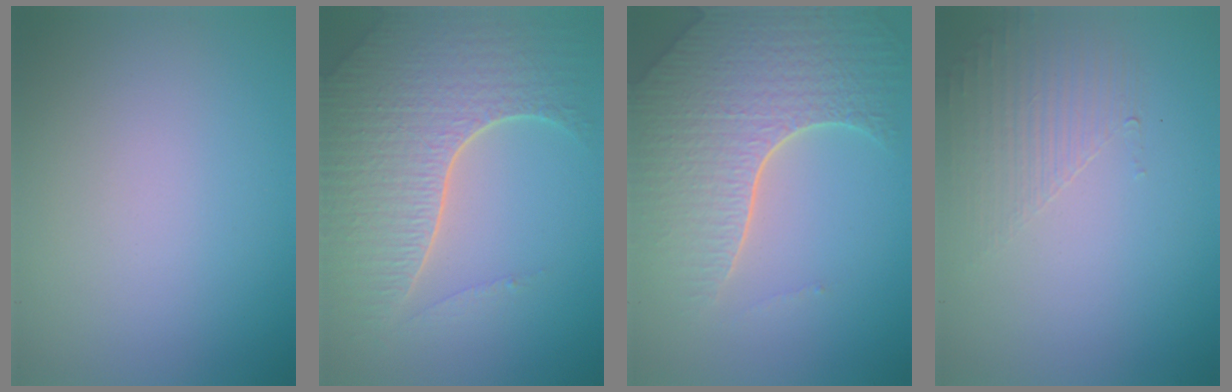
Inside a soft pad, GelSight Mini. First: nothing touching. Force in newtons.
{"total": 7.0, "press": 5.1, "slide": 4.8}
{"total": 8.2, "press": 5.8, "slide": 5.9}
{"total": 1.6, "press": 0.7, "slide": 1.4}